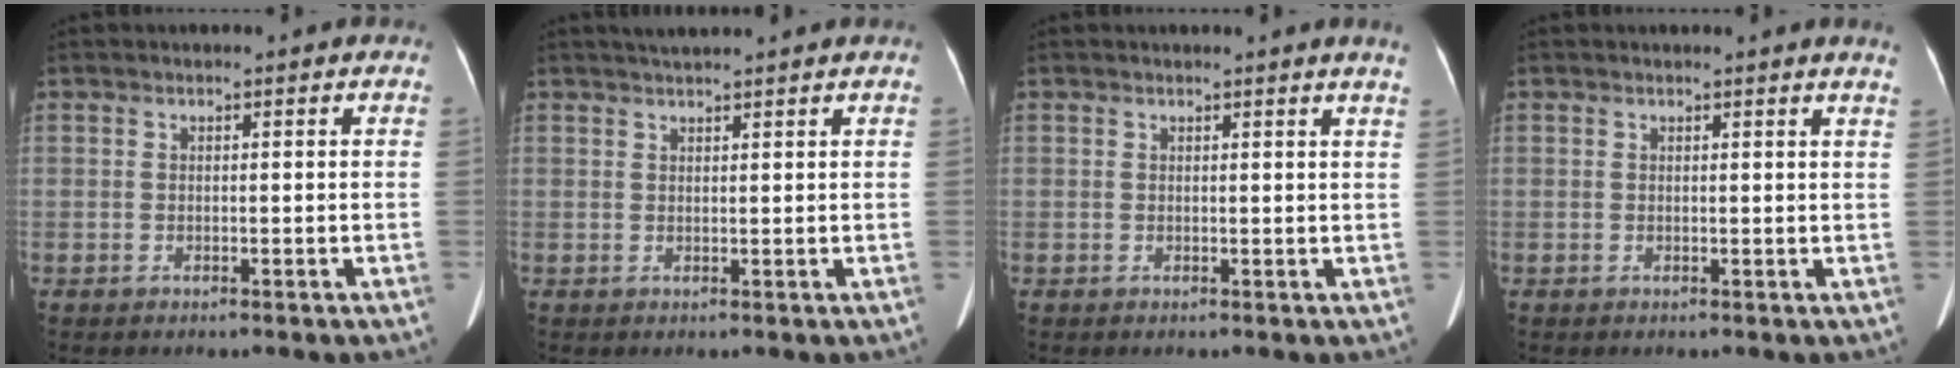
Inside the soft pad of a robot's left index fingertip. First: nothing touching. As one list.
[{"total": 3.5, "force": [3.1, -0.5, 1.5], "torque": [-0.018, 0.023, 0.049]}, {"total": 2.6, "force": [2.3, -0.6, 1.1], "torque": [-0.015, -0.008, 0.015]}, {"total": 2.8, "force": [2.6, -0.5, 1.0], "torque": [-0.014, -0.008, 0.016]}]